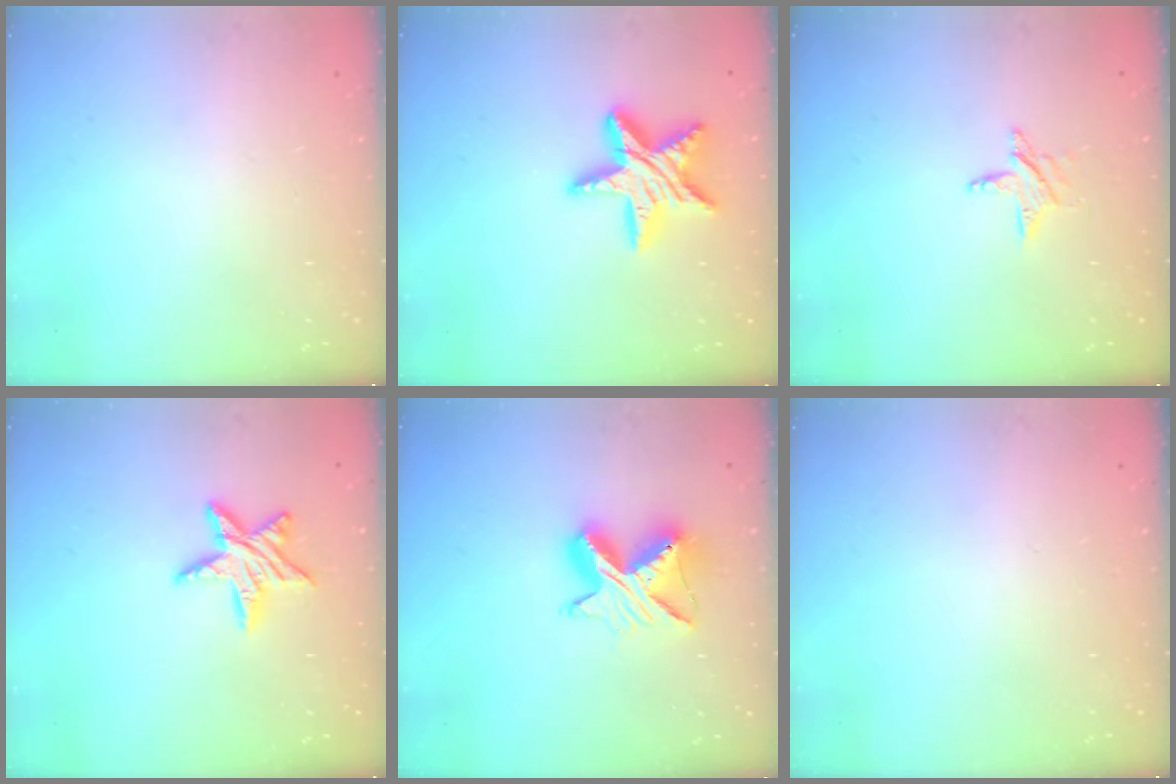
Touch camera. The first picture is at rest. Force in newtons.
{"total": 15.4, "press": 15.4, "slide": 0.8}
{"total": 4.5, "press": 4.5, "slide": 0.4}
{"total": 10.2, "press": 10.2, "slide": 0.5}
{"total": 10.2, "press": 10.2, "slide": 0.6}
{"total": 0.0}